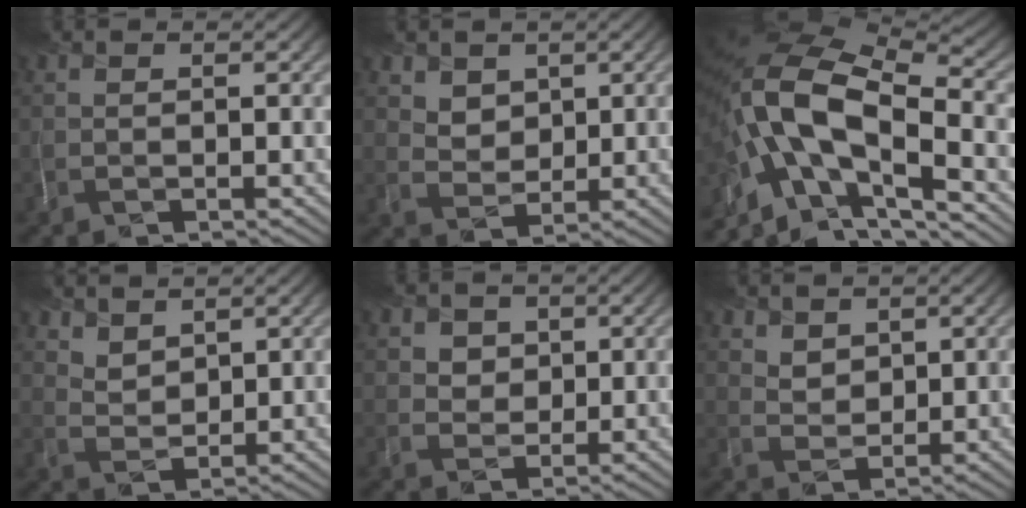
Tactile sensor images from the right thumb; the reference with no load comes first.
{"total": 3.6, "force": [2.3, 2.7, 0.7], "torque": [-0.030, -0.019, 0.054]}
{"total": 16.0, "force": [-4.2, 8.2, 13.1], "torque": [-0.271, -0.009, -0.071]}
{"total": 3.9, "force": [3.2, 2.1, 0.9], "torque": [-0.026, -0.016, 0.083]}
{"total": 3.1, "force": [1.4, 2.8, 0.3], "torque": [-0.016, -0.015, 0.033]}
{"total": 3.0, "force": [2.2, 2.1, 0.5], "torque": [-0.017, -0.007, 0.049]}